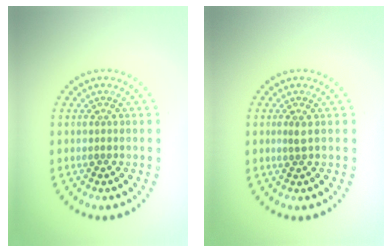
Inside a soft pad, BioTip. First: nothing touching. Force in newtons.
{"total": 0.9, "press": 0.6, "slide": 0.7}